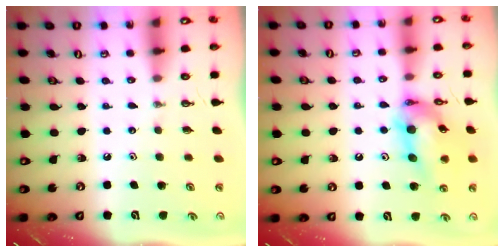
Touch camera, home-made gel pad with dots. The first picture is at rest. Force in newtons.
{"total": 15.1, "press": 15.1, "slide": 1.1}